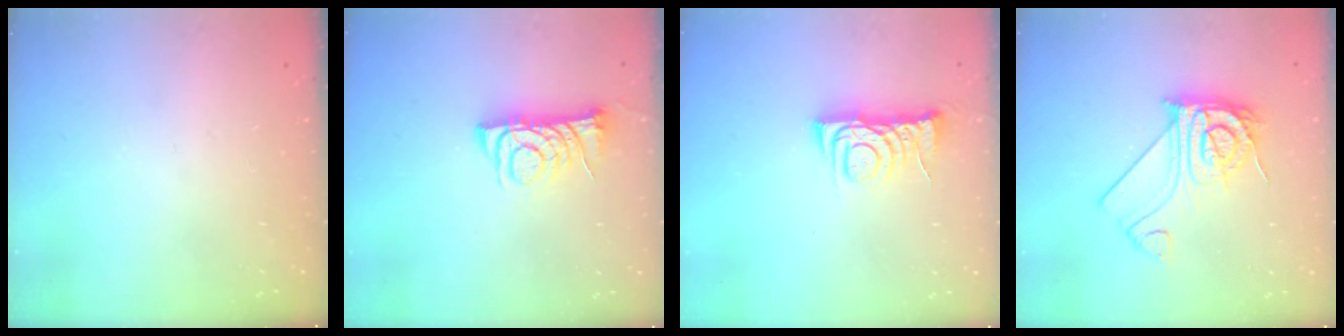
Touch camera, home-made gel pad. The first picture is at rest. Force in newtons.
{"total": 8.0, "press": 7.9, "slide": 1.1}
{"total": 6.8, "press": 6.8, "slide": 0.6}
{"total": 13.7, "press": 13.6, "slide": 1.2}